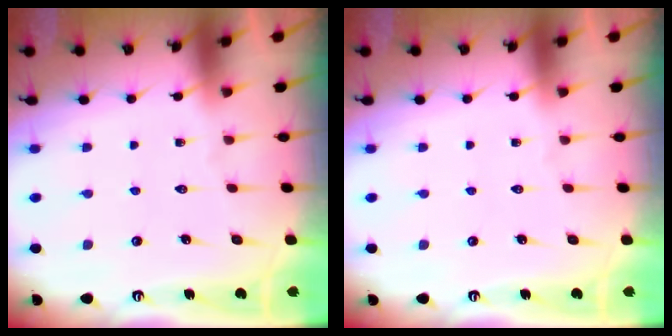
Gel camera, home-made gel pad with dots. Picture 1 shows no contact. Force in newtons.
{"total": 0.0}